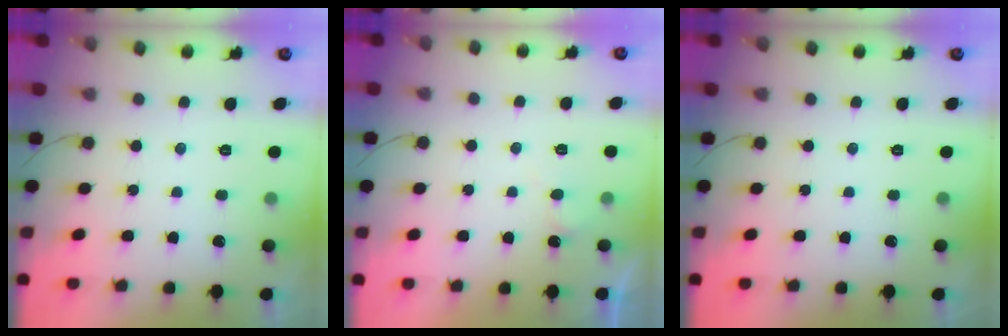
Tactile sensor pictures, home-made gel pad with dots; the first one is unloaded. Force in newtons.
{"total": 4.0, "press": 3.9, "slide": 0.4}
{"total": 0.0}